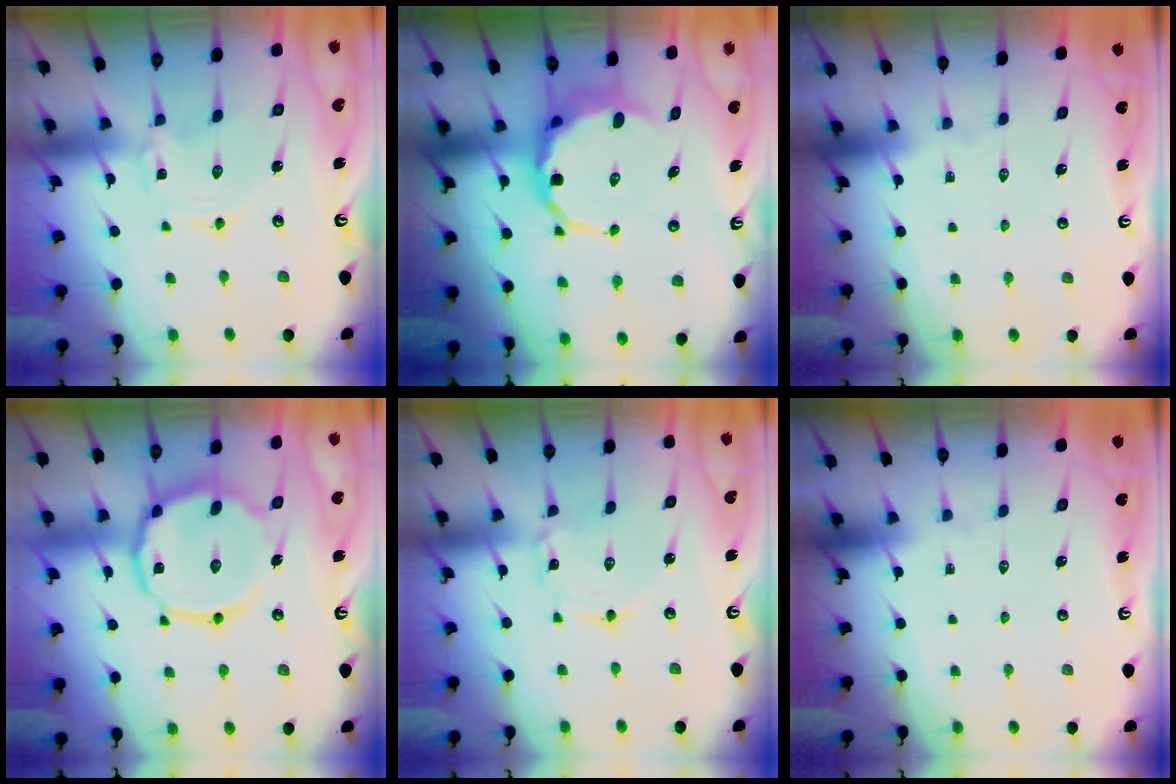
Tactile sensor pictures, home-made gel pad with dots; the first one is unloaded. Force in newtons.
{"total": 8.1, "press": 7.8, "slide": 2.1}
{"total": 0.0}
{"total": 15.8, "press": 15.7, "slide": 1.2}
{"total": 2.1, "press": 2.1, "slide": 0.1}
{"total": 0.0}